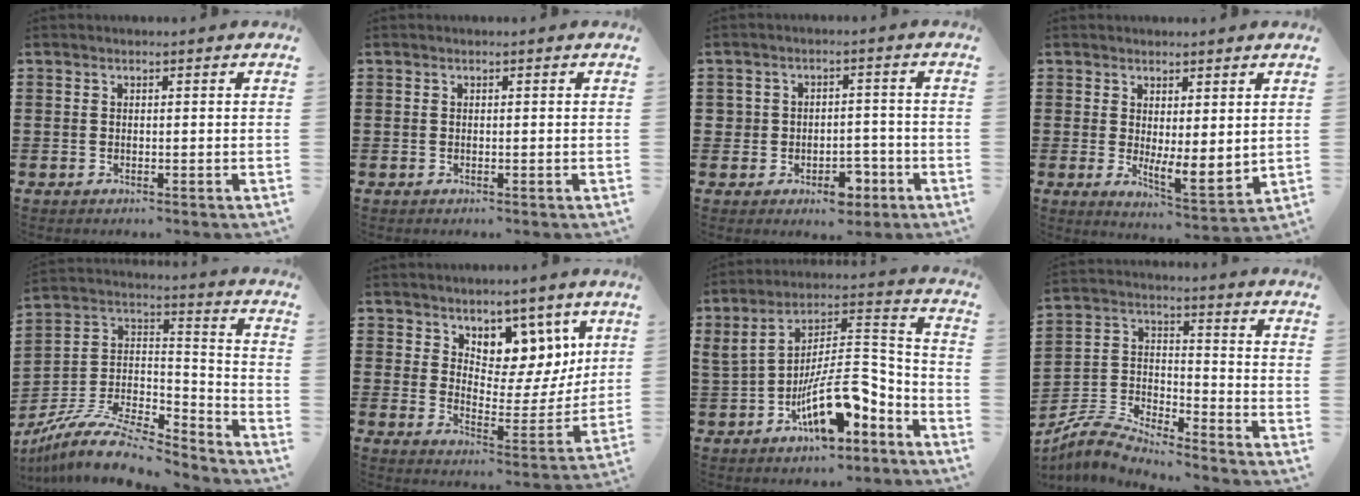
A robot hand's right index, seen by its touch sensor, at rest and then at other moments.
{"total": 0.0}
{"total": 4.5, "force": [-2.1, 3.2, 2.4], "torque": [-0.045, 0.010, -0.039]}
{"total": 3.0, "force": [1.2, 1.1, 2.5], "torque": [-0.053, -0.008, 0.022]}
{"total": 11.1, "force": [-9.1, 3.1, 5.6], "torque": [-0.113, 0.016, -0.177]}
{"total": 7.0, "force": [5.4, 4.2, 1.6], "torque": [-0.050, -0.050, 0.095]}
{"total": 13.0, "force": [-6.5, 5.3, 9.9], "torque": [-0.163, 0.005, -0.127]}
{"total": 5.5, "force": [-5.3, 0.6, 1.3], "torque": [-0.050, -0.012, -0.112]}